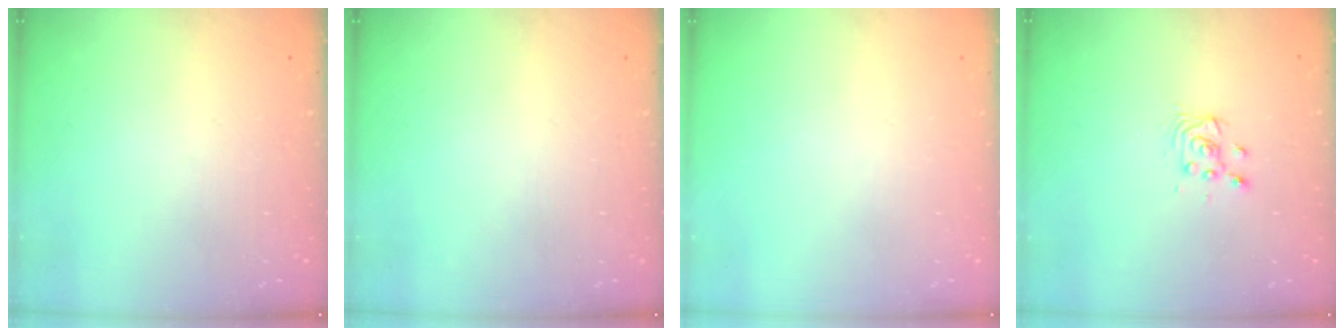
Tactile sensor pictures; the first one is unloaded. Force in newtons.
{"total": 0.0}
{"total": 0.0}
{"total": 3.7, "press": 3.7, "slide": 0.3}